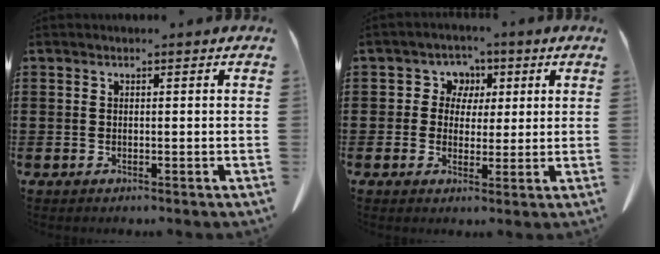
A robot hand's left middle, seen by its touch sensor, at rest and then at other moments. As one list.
[{"total": 4.2, "force": [1.1, 3.9, 0.8], "torque": [-0.032, 0.009, 0.014]}]